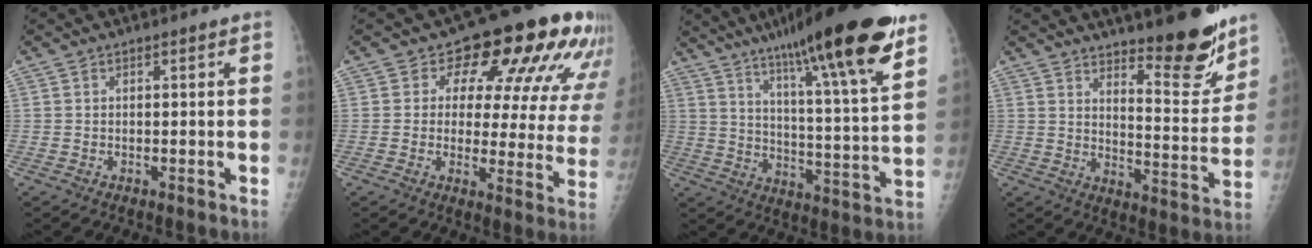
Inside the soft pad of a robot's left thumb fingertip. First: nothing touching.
{"total": 17.7, "force": [9.7, 8.9, 11.8], "torque": [-0.097, -0.037, 0.106]}
{"total": 25.2, "force": [16.7, 2.6, 18.7], "torque": [-0.278, -0.053, 0.255]}
{"total": 14.9, "force": [11.4, 3.6, 9.0], "torque": [-0.084, -0.096, 0.172]}